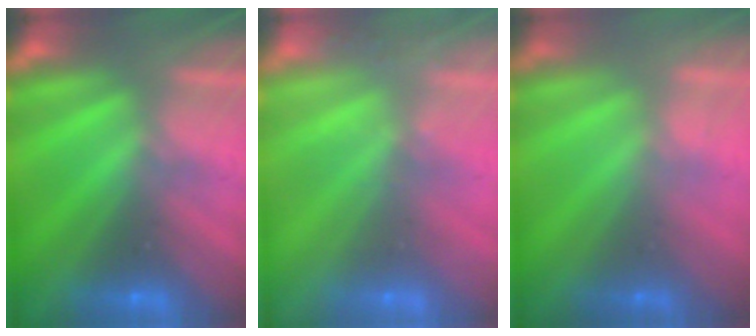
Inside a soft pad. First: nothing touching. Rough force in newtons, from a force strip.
{"total": 2.4}
{"total": 2.3}